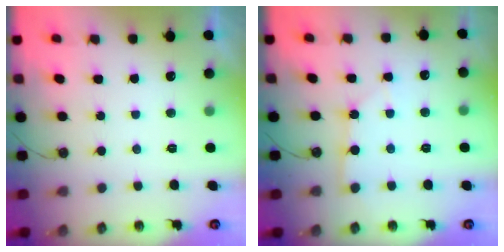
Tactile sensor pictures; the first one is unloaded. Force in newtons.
{"total": 2.5, "press": 2.5, "slide": 0.3}